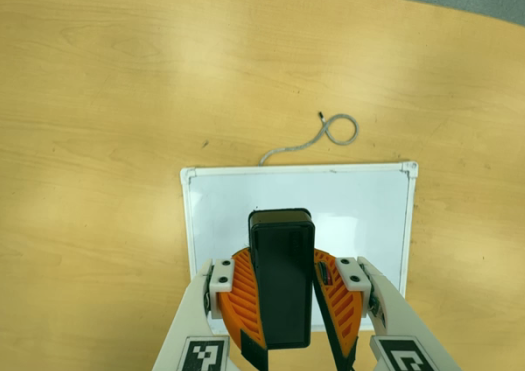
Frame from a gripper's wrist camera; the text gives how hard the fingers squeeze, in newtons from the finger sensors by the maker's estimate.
{"total": 11.0, "left": 10.9, "right": 11.1}